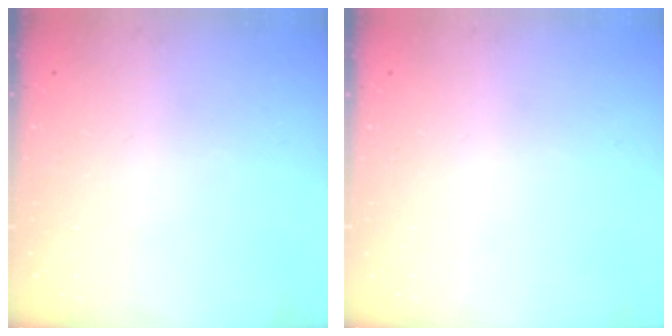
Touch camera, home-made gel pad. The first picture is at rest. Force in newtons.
{"total": 0.0}